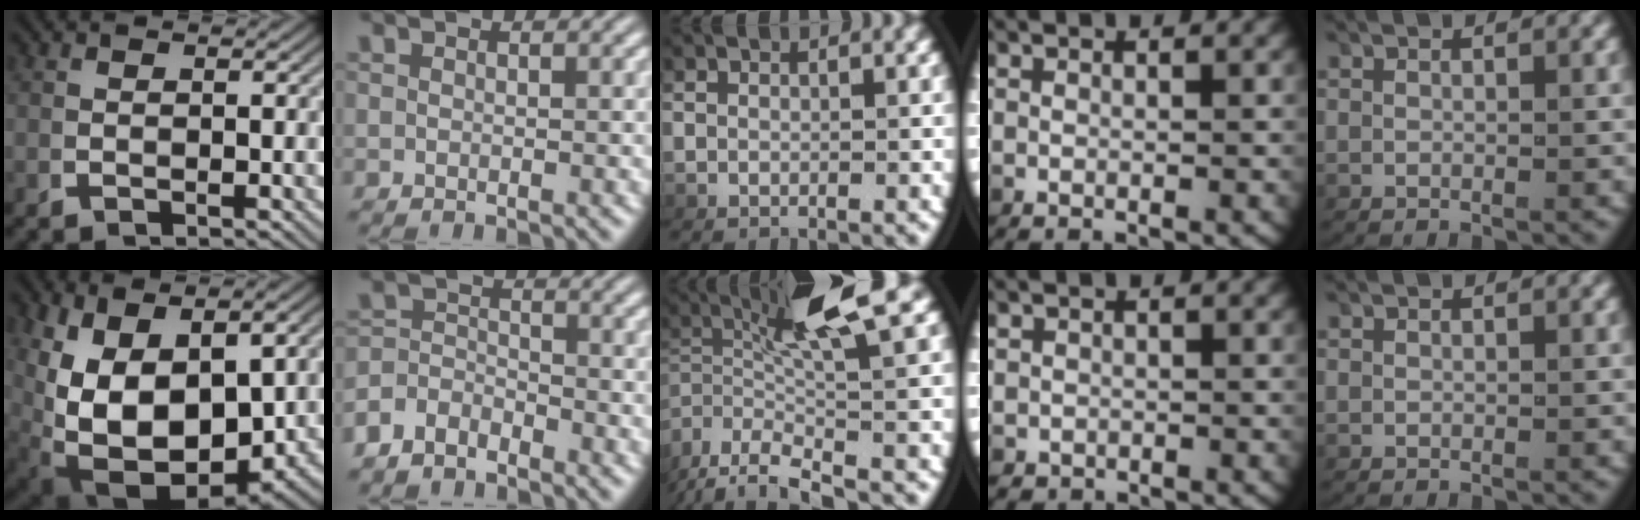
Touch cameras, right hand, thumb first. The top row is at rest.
{"thumb": {"total": 14.8, "force": [-1.5, 8.8, 11.8], "torque": [-0.252, -0.063, 0.021]}, "index": {"total": 3.9, "force": [-2.8, 2.5, 1.1], "torque": [-0.012, -0.015, -0.048]}, "middle": {"total": 7.9, "force": [1.5, 2.7, 7.3], "torque": [-0.147, 0.013, 0.028]}, "ring": {"total": 1.5, "force": [-0.6, 1.4, -0.1], "torque": [-0.005, -0.009, -0.006]}}